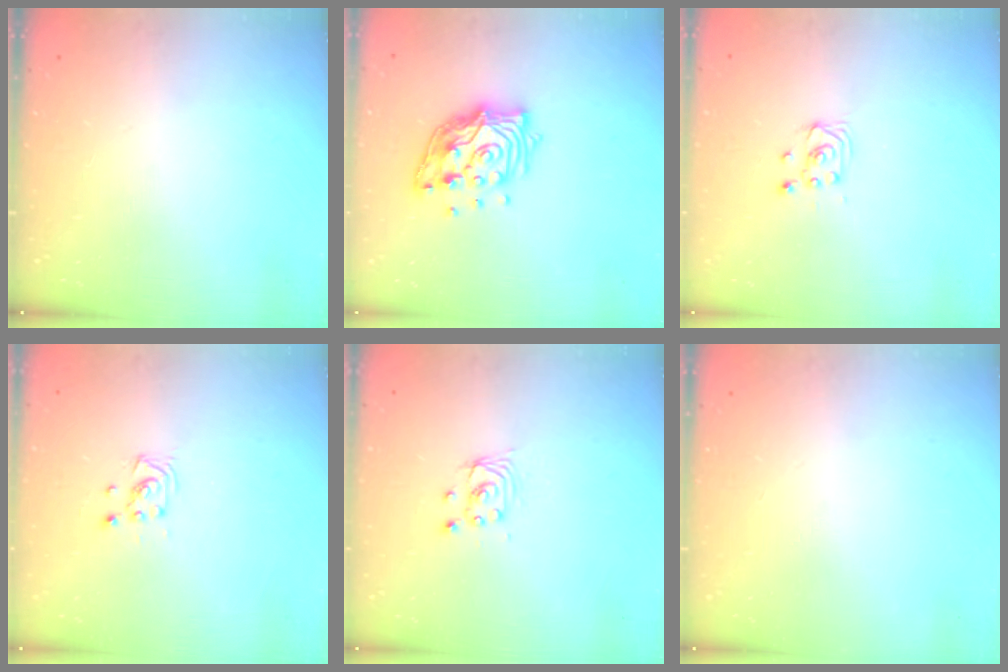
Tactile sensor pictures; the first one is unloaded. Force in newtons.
{"total": 14.3, "press": 14.1, "slide": 2.7}
{"total": 2.9, "press": 2.9, "slide": 0.4}
{"total": 2.9, "press": 2.9, "slide": 0.3}
{"total": 2.9, "press": 2.9, "slide": 0.1}
{"total": 0.0}